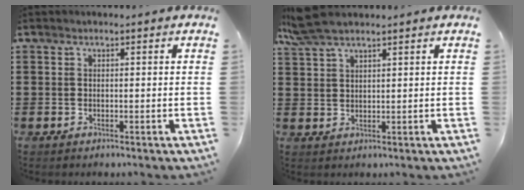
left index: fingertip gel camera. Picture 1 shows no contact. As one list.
[{"total": 5.0, "force": [3.8, 1.1, 3.0], "torque": [-0.075, -0.002, 0.069]}]